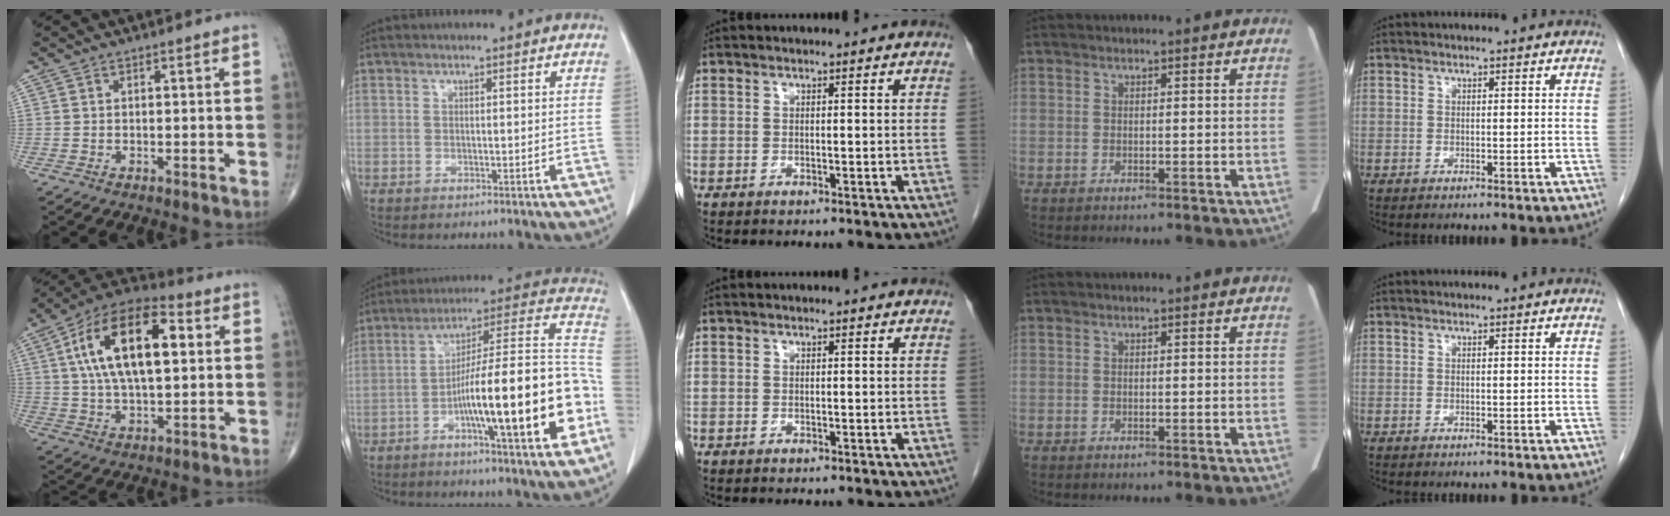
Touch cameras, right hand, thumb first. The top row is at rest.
{"thumb": {"total": 20.0, "force": [4.3, 9.5, 17.1], "torque": [-0.290, 0.019, 0.065]}, "index": {"total": 22.7, "force": [-6.7, 2.1, 21.5], "torque": [-0.283, 0.015, -0.103]}}